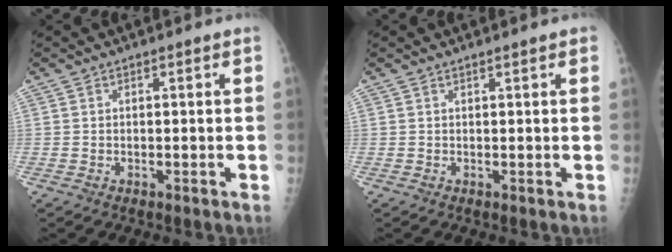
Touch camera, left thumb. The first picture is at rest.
{"total": 1.3, "force": [0.9, 0.2, 0.9], "torque": [-0.010, 0.000, 0.010]}